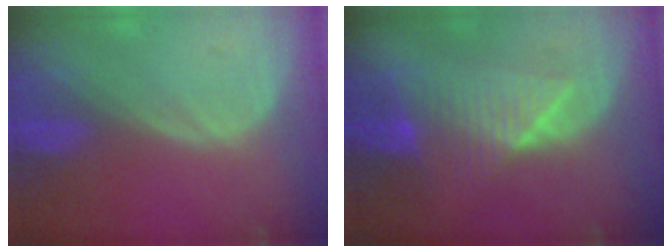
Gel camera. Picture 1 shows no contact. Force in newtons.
{"total": 7.5, "press": 7.3, "slide": 2.0}